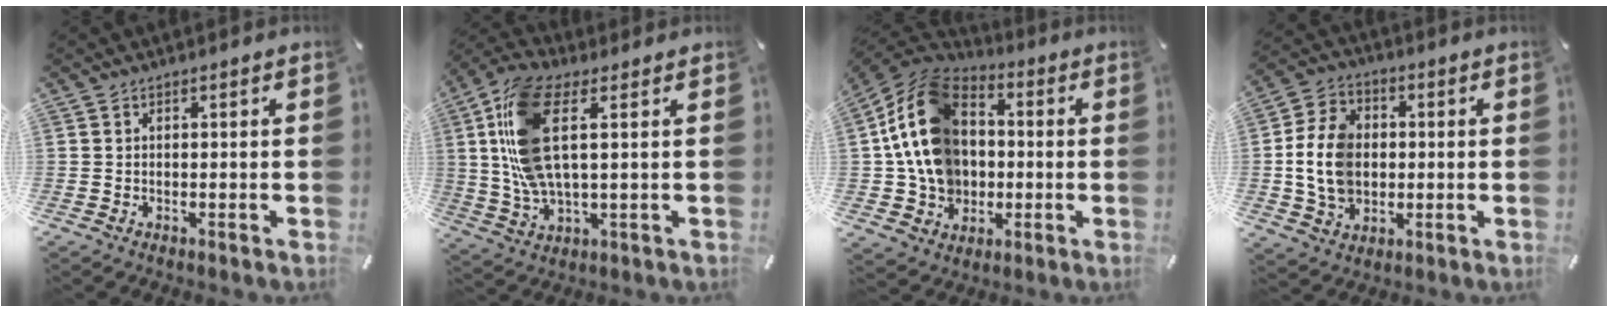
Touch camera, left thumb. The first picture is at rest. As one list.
[{"total": 15.1, "force": [3.6, 6.6, 13.1], "torque": [-0.284, -0.007, 0.067]}, {"total": 18.2, "force": [0.2, 15.2, 10.0], "torque": [-0.228, 0.006, 0.009]}, {"total": 12.5, "force": [-0.3, 10.1, 7.4], "torque": [-0.164, 0.015, -0.004]}]